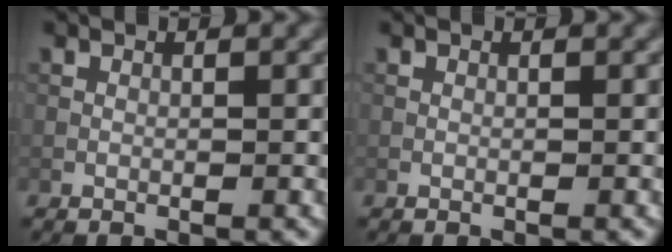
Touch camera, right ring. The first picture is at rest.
{"total": 0.0}